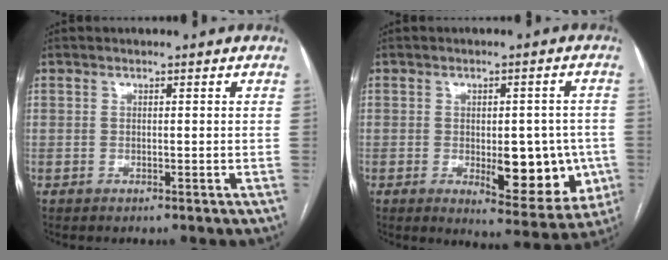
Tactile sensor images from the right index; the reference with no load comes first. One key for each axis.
{"total": 11.7, "fx": -2.3, "fy": 4.9, "fz": 10.4, "tx": -0.120, "ty": 0.000, "tz": -0.014}